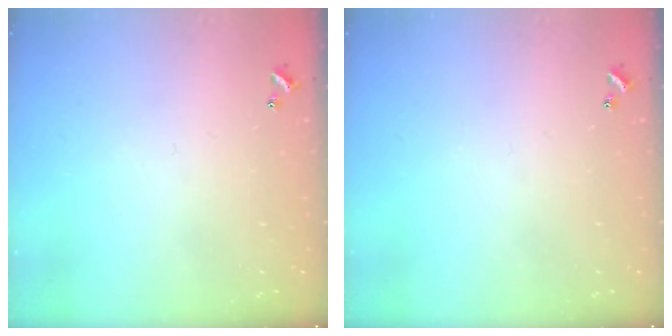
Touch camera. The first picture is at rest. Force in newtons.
{"total": 0.0}